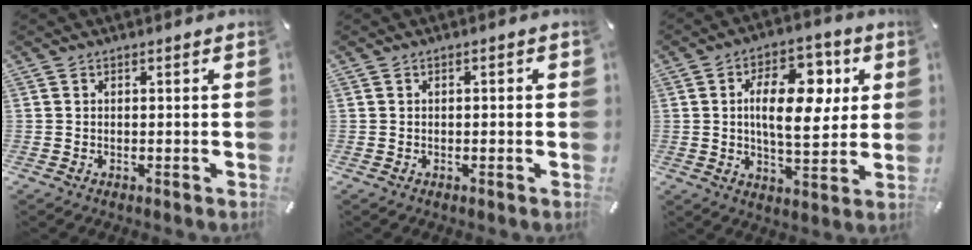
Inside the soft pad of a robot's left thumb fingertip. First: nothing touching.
{"total": 0.8, "force": [-0.2, 0.4, 0.7], "torque": [-0.012, 0.002, -0.005]}
{"total": 15.2, "force": [3.4, 8.3, 12.3], "torque": [-0.188, 0.004, 0.053]}